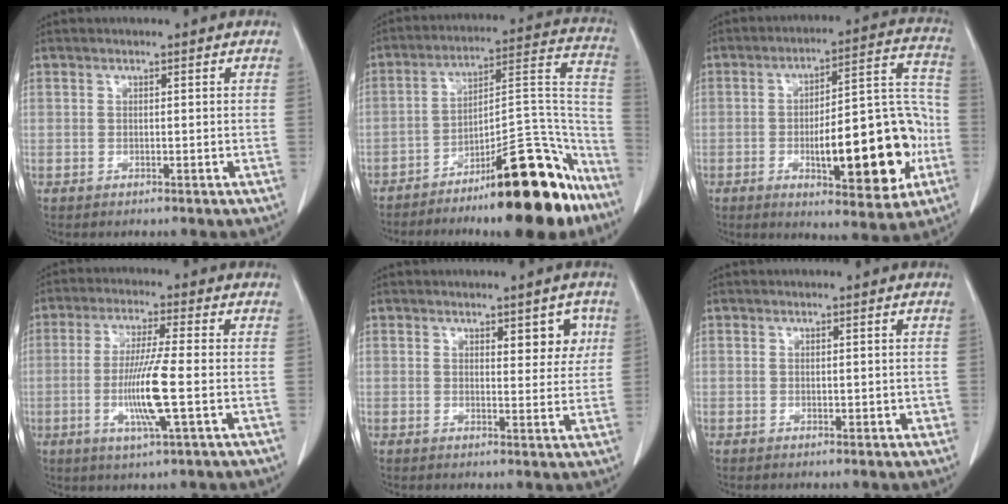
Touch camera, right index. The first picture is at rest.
{"total": 21.3, "force": [-14.9, 4.9, 14.4], "torque": [-0.145, 0.059, -0.228]}
{"total": 19.3, "force": [-4.8, 5.3, 17.9], "torque": [-0.244, 0.024, -0.060]}
{"total": 9.2, "force": [-1.9, -0.3, 9.0], "torque": [-0.178, -0.012, -0.037]}
{"total": 4.4, "force": [1.8, 2.0, 3.5], "torque": [-0.032, 0.002, 0.022]}
{"total": 1.4, "force": [-0.1, 0.9, 1.0], "torque": [-0.012, 0.003, 0.003]}